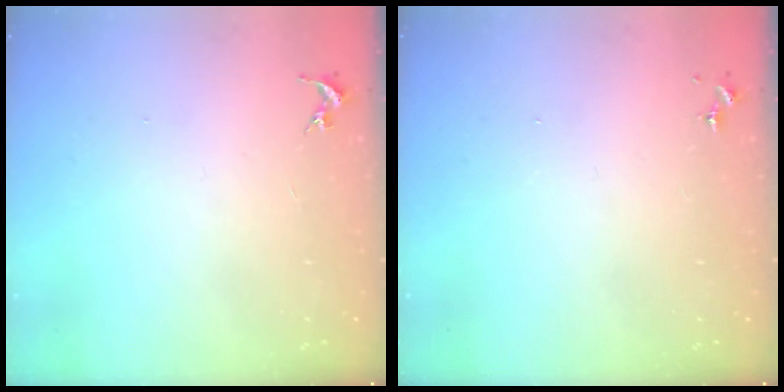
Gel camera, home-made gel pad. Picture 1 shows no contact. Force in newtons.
{"total": 0.0}